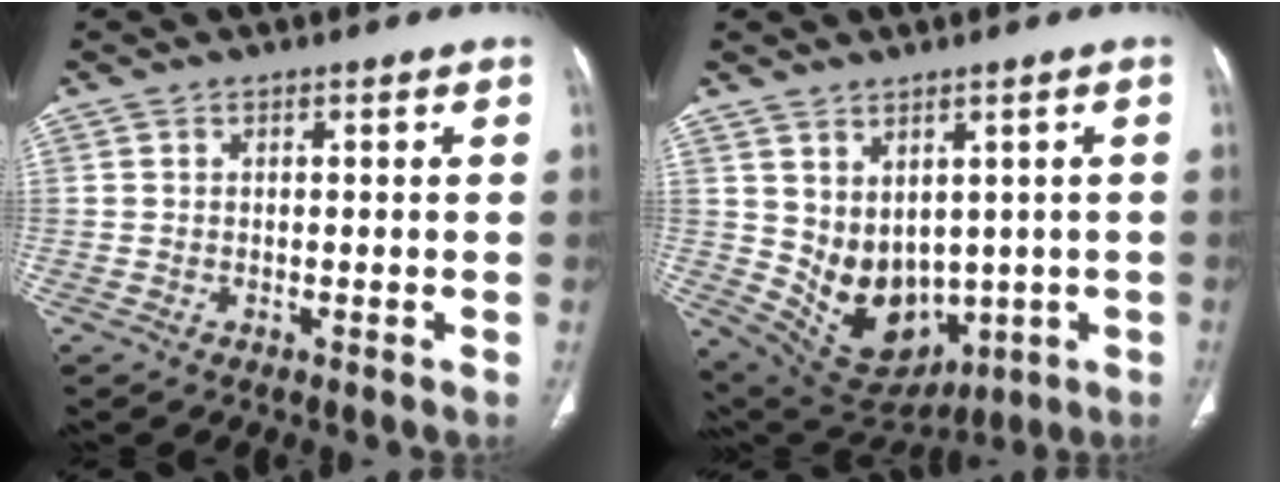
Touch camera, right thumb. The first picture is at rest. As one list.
[{"total": 12.7, "force": [-0.2, 9.6, 8.4], "torque": [-0.105, -0.007, 0.044]}]